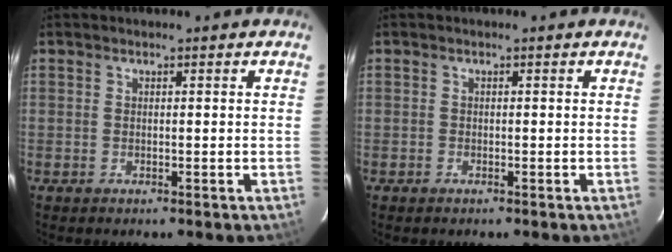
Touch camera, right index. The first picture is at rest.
{"total": 0.6, "force": [-0.5, 0.3, 0.1], "torque": [-0.002, 0.001, -0.011]}